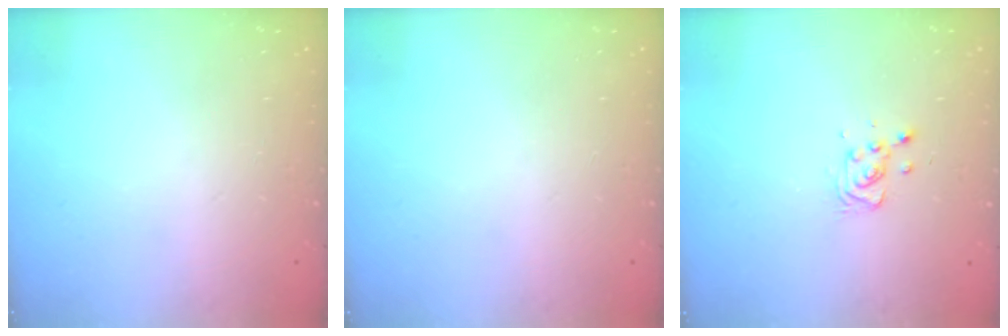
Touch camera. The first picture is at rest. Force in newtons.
{"total": 0.0}
{"total": 5.4, "press": 5.3, "slide": 1.2}